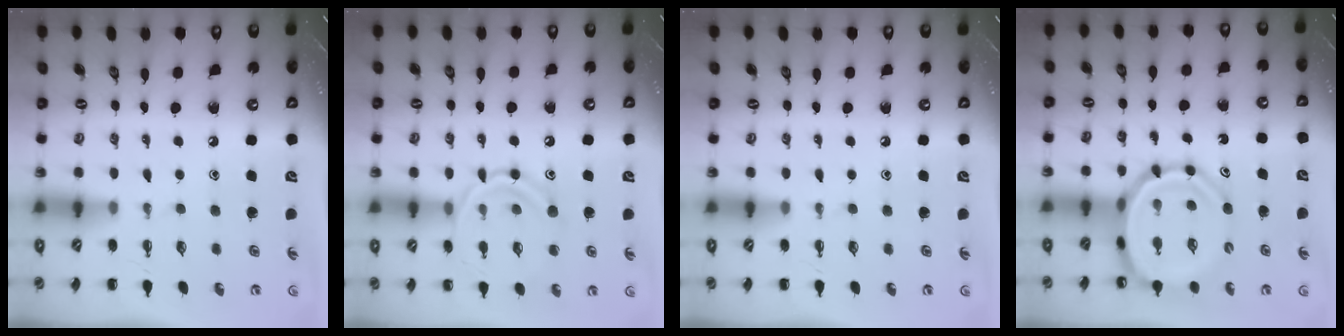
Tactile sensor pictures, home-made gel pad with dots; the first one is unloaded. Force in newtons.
{"total": 13.0, "press": 12.9, "slide": 1.0}
{"total": 0.0}
{"total": 12.5, "press": 11.9, "slide": 3.7}